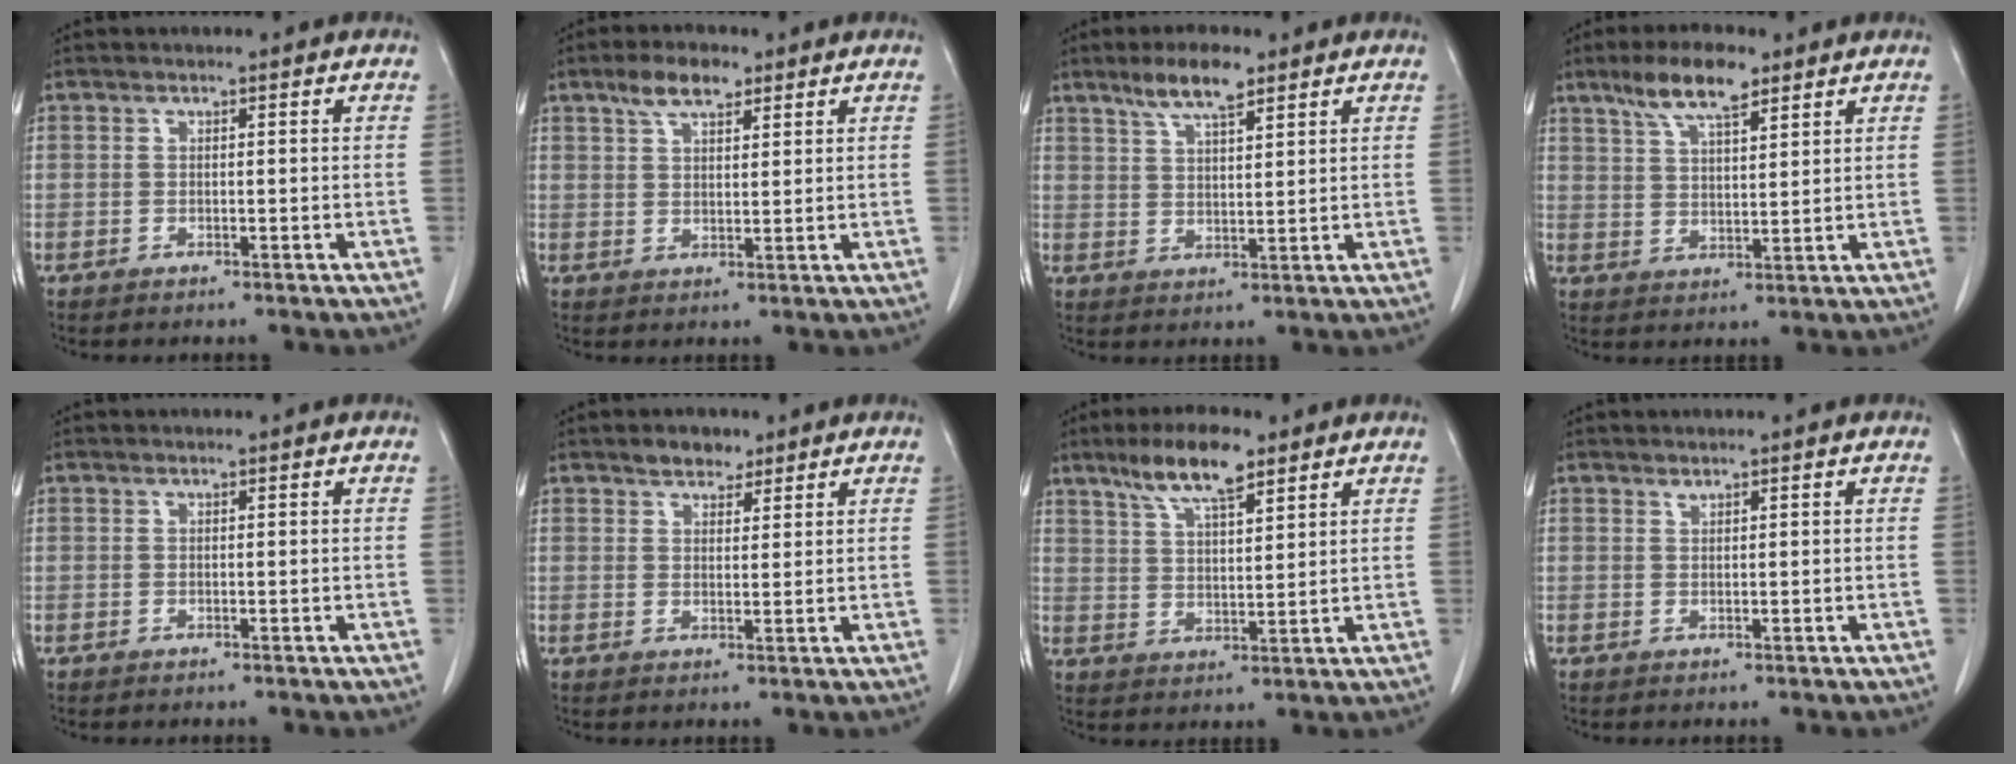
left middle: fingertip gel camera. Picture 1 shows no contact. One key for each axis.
{"total": 5.4, "fx": 3.7, "fy": 2.1, "fz": 3.4, "tx": -0.066, "ty": 0.012, "tz": 0.068}
{"total": 6.5, "fx": 4.7, "fy": 1.3, "fz": 4.4, "tx": -0.088, "ty": 0.006, "tz": 0.086}
{"total": 8.3, "fx": 5.7, "fy": 2.1, "fz": 5.6, "tx": -0.110, "ty": 0.011, "tz": 0.106}
{"total": 0.0}
{"total": 3.3, "fx": 2.5, "fy": 1.8, "fz": 1.1, "tx": -0.018, "ty": 0.004, "tz": 0.040}
{"total": 9.0, "fx": 6.3, "fy": 2.0, "fz": 6.2, "tx": -0.118, "ty": 0.010, "tz": 0.115}
{"total": 0.5, "fx": 0.5, "fy": 0.0, "fz": 0.1, "tx": -0.005, "ty": -0.004, "tz": 0.009}